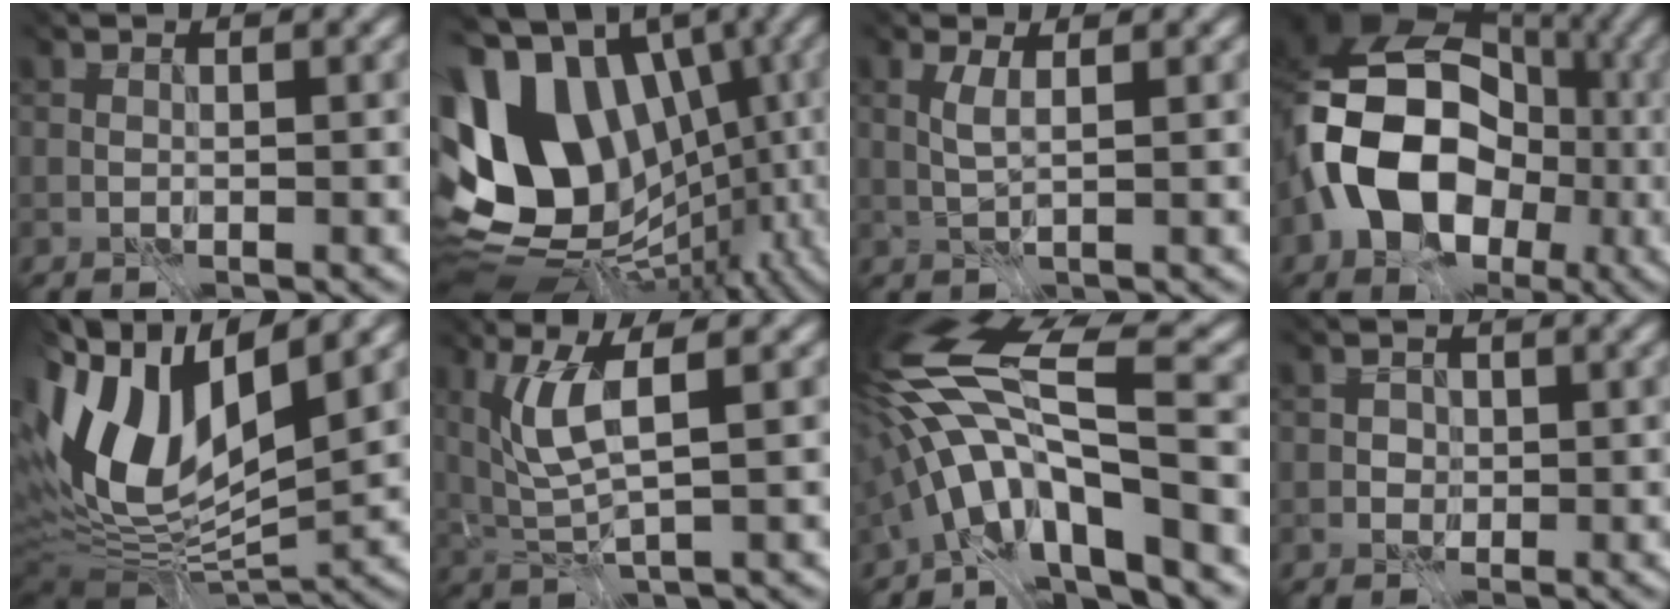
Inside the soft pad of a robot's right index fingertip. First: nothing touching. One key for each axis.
{"total": 13.9, "fx": -2.9, "fy": 10.4, "fz": 8.7, "tx": -0.180, "ty": 0.005, "tz": -0.032}
{"total": 1.4, "fx": -0.5, "fy": 0.0, "fz": 1.4, "tx": -0.043, "ty": -0.003, "tz": 0.004}
{"total": 13.2, "fx": -5.2, "fy": 9.1, "fz": 8.0, "tx": -0.145, "ty": -0.011, "tz": -0.080}
{"total": 12.3, "fx": 0.4, "fy": 5.8, "fz": 10.9, "tx": -0.230, "ty": -0.001, "tz": 0.030}
{"total": 3.7, "fx": -0.3, "fy": 0.3, "fz": 3.7, "tx": -0.101, "ty": -0.015, "tz": 0.023}
{"total": 10.9, "fx": -4.6, "fy": 1.7, "fz": 9.7, "tx": -0.169, "ty": 0.013, "tz": -0.063}
{"total": 1.5, "fx": -1.4, "fy": 0.1, "fz": -0.6, "tx": 0.002, "ty": -0.013, "tz": -0.008}